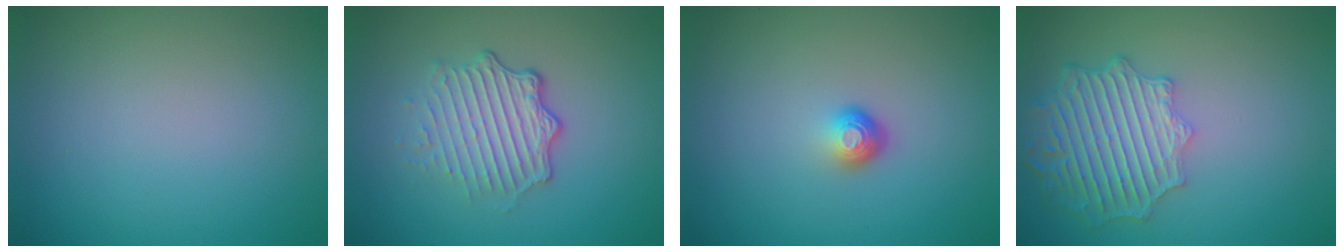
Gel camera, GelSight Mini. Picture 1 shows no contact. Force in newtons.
{"total": 4.7, "press": 3.2, "slide": 3.4}
{"total": 1.7, "press": 1.1, "slide": 1.3}
{"total": 6.2, "press": 5.1, "slide": 3.5}